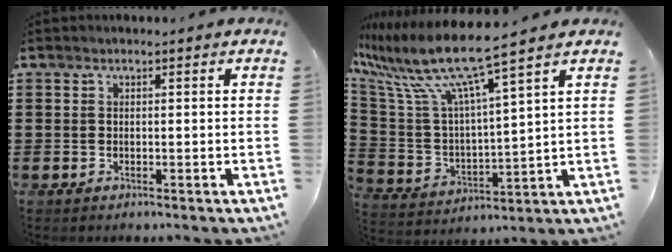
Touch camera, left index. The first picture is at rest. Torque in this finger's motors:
{"motor_torque": [2.14, 0.00, 1.00, 0.21]}